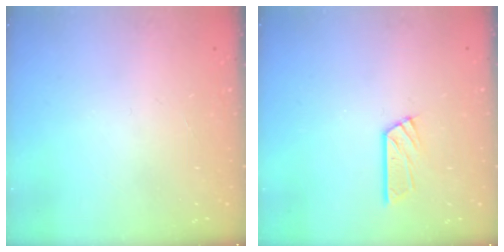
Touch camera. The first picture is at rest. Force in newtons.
{"total": 6.9, "press": 6.9, "slide": 0.6}